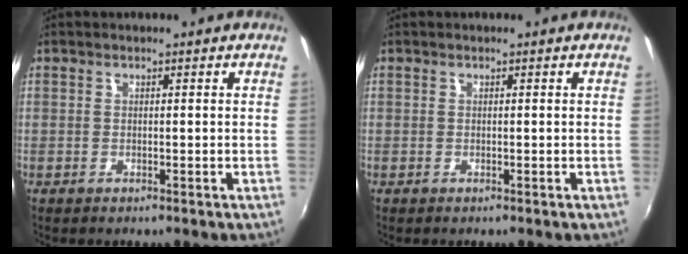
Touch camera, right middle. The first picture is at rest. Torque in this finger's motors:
{"motor_torque": [0.00, 0.00, 0.00, 0.00]}